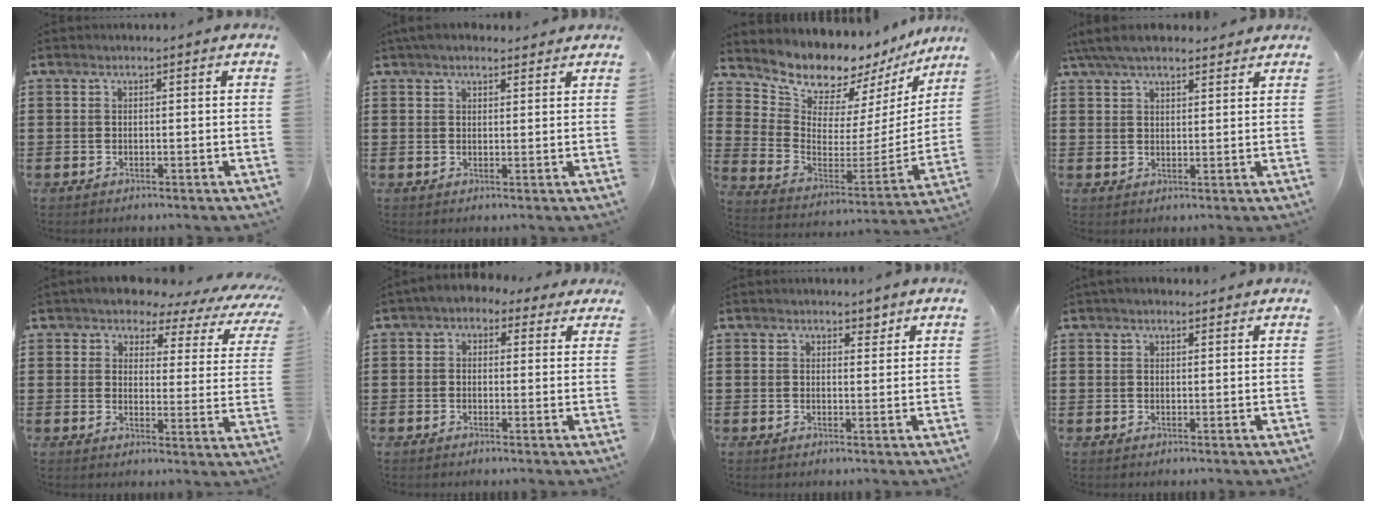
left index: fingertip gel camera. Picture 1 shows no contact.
{"total": 2.9, "force": [2.4, 1.1, 1.2], "torque": [-0.029, 0.006, 0.045]}
{"total": 8.8, "force": [8.4, 2.6, 0.6], "torque": [-0.061, -0.075, 0.148]}
{"total": 5.5, "force": [4.6, 1.7, 2.5], "torque": [-0.062, -0.002, 0.086]}
{"total": 4.1, "force": [3.4, 1.8, 1.4], "torque": [-0.043, -0.019, 0.051]}
{"total": 1.7, "force": [0.3, 1.5, 0.8], "torque": [-0.022, 0.008, 0.001]}
{"total": 2.1, "force": [1.7, 0.9, 0.8], "torque": [-0.003, -0.001, 0.027]}
{"total": 1.3, "force": [1.1, 0.5, 0.5], "torque": [-0.011, 0.005, 0.021]}